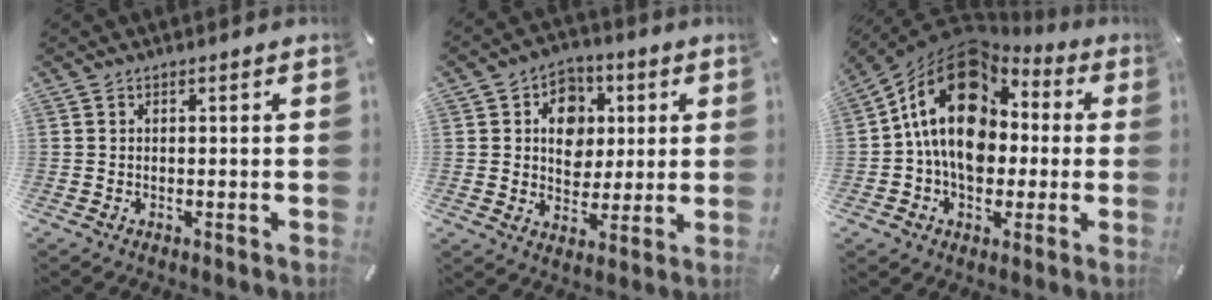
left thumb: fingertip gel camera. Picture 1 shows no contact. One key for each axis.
{"total": 9.8, "fx": 1.7, "fy": 8.6, "fz": 4.5, "tx": -0.060, "ty": 0.001, "tz": 0.033}
{"total": 18.9, "fx": 2.3, "fy": 14.2, "fz": 12.3, "tx": -0.235, "ty": -0.001, "tz": 0.039}